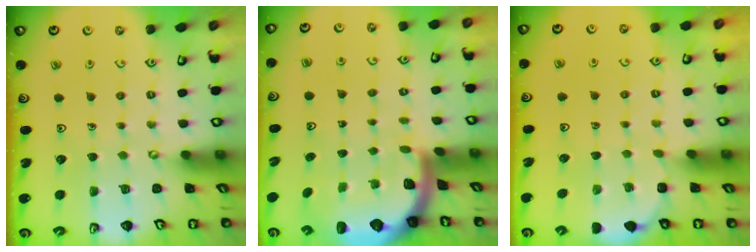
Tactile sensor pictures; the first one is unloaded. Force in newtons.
{"total": 1.4, "press": 1.4, "slide": 0.2}
{"total": 3.0, "press": 2.9, "slide": 0.9}